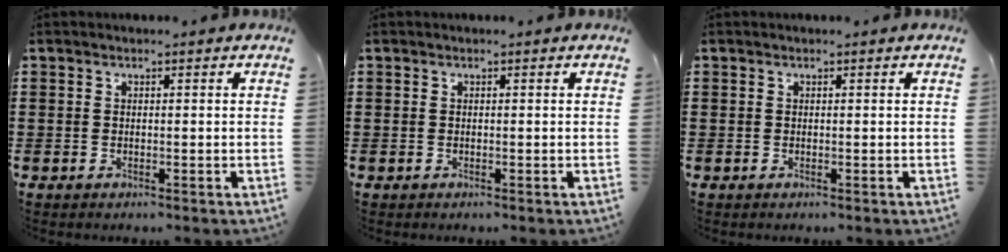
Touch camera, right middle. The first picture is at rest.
{"total": 0.0}
{"total": 0.0}